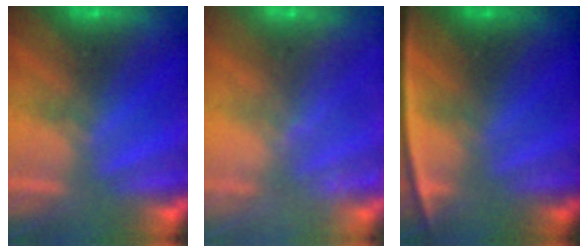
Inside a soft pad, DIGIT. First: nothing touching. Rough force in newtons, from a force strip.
{"total": 8.7}
{"total": 2.4}